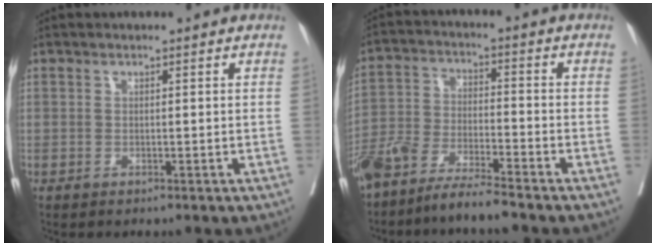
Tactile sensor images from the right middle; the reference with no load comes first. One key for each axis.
{"total": 8.7, "fx": -7.4, "fy": 0.3, "fz": 4.5, "tx": -0.086, "ty": -0.018, "tz": -0.143}